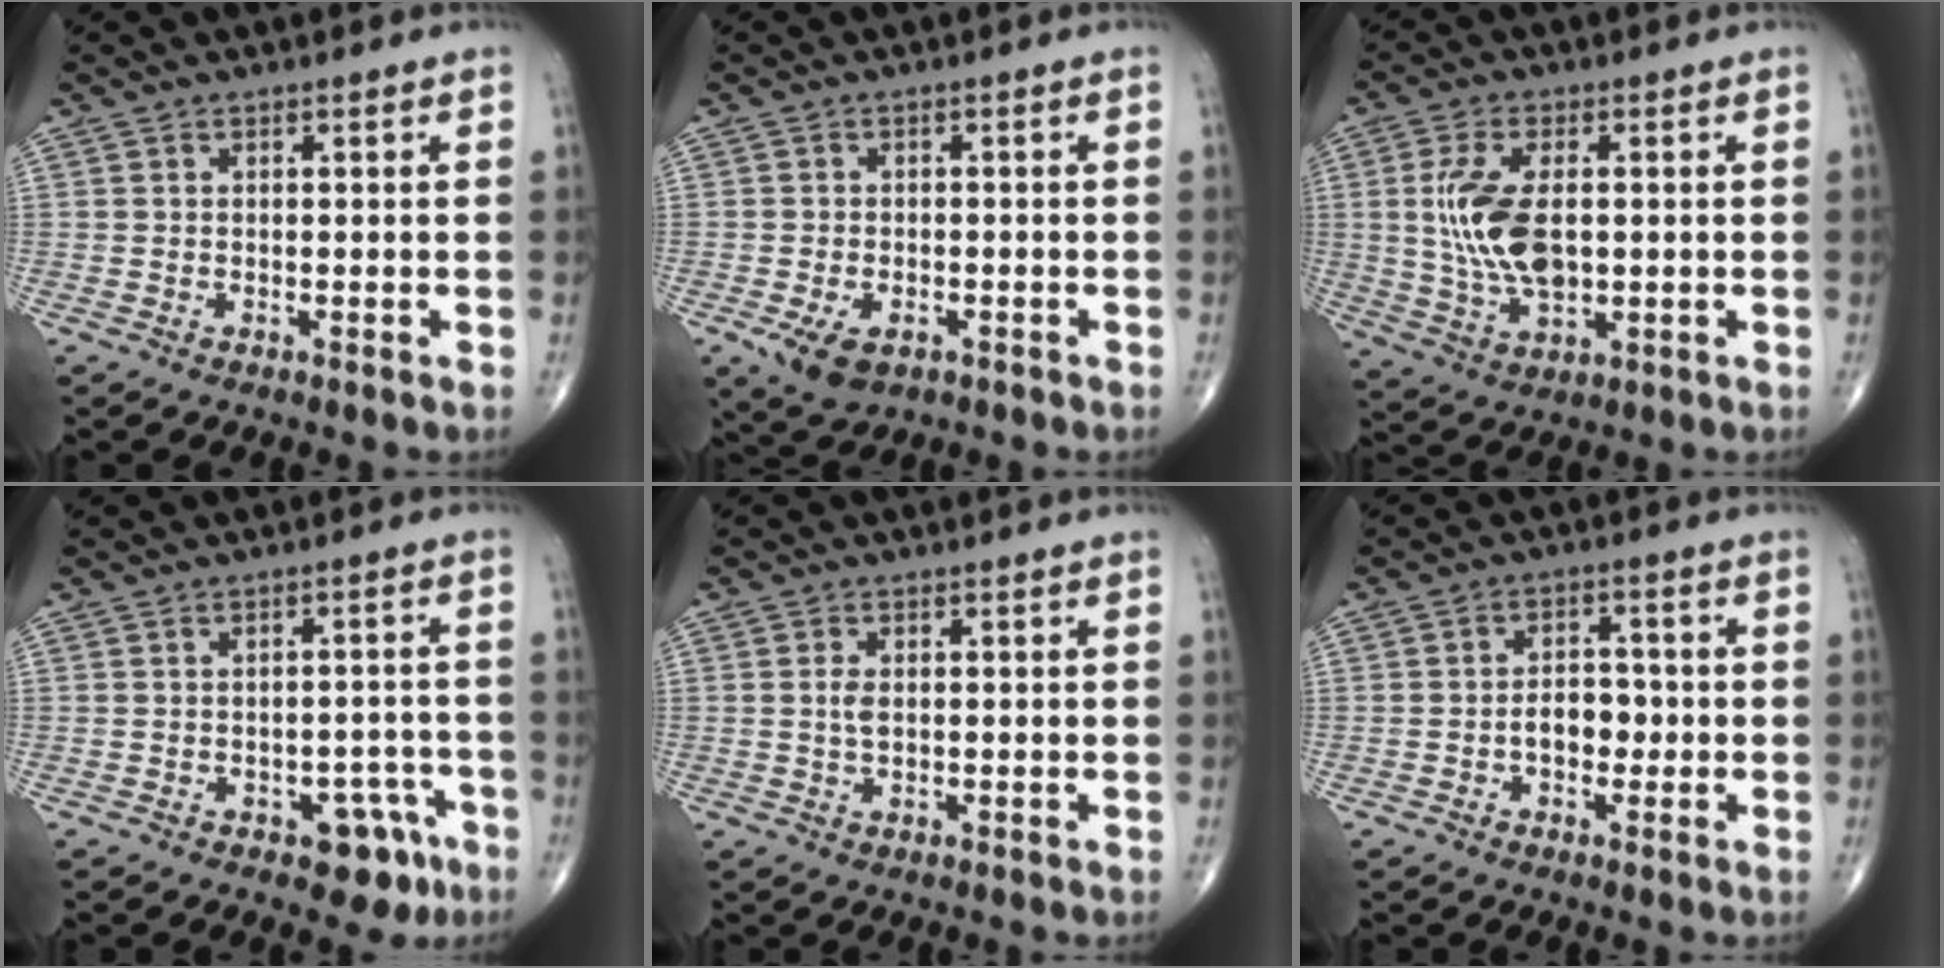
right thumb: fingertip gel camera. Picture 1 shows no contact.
{"total": 5.8, "force": [-2.5, 3.5, 3.9], "torque": [-0.070, 0.001, -0.036]}
{"total": 11.7, "force": [0.8, 6.1, 10.0], "torque": [-0.200, -0.007, 0.021]}
{"total": 6.7, "force": [-3.6, 3.7, 4.2], "torque": [-0.021, 0.029, -0.041]}
{"total": 2.2, "force": [0.1, 1.1, 1.8], "torque": [-0.038, 0.000, 0.001]}
{"total": 5.0, "force": [-1.1, 3.3, 3.7], "torque": [-0.041, 0.017, -0.022]}